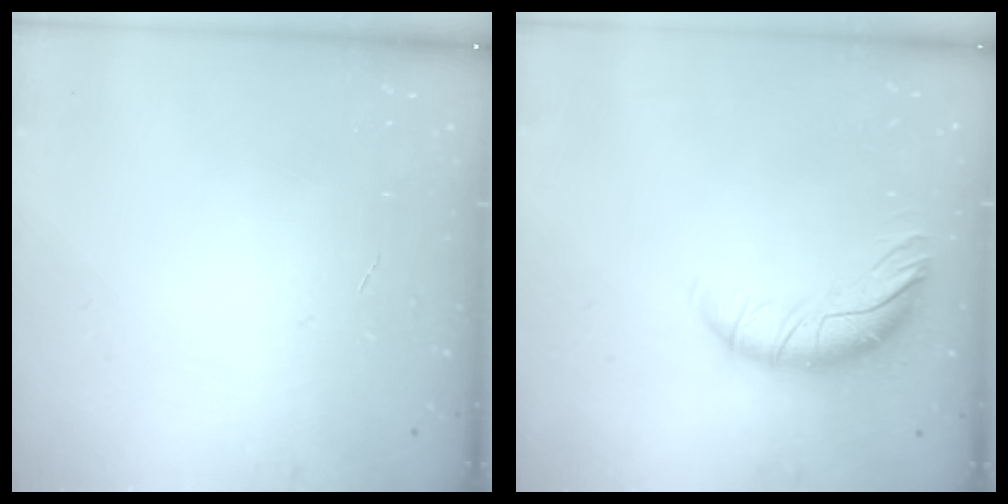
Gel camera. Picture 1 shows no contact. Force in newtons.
{"total": 10.2, "press": 10.2, "slide": 1.0}